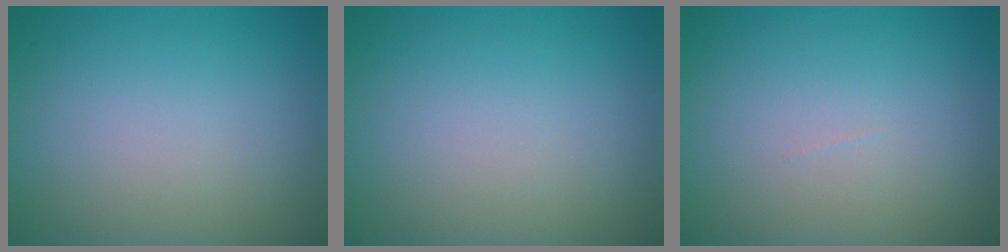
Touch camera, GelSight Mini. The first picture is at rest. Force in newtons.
{"total": 0.0}
{"total": 0.0}